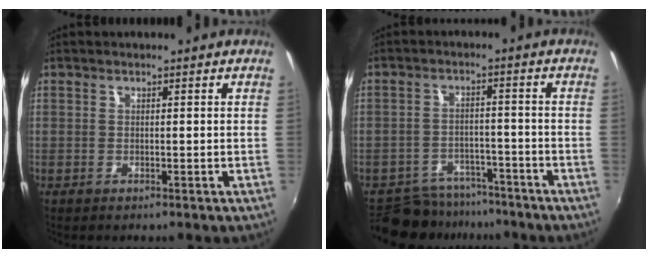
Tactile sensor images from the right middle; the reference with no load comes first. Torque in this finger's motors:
{"motor_torque": [-0.59, -0.47, -0.06, -0.02]}